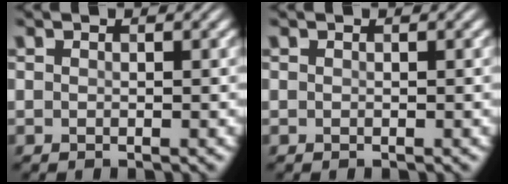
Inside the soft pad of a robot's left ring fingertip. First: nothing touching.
{"total": 0.0}